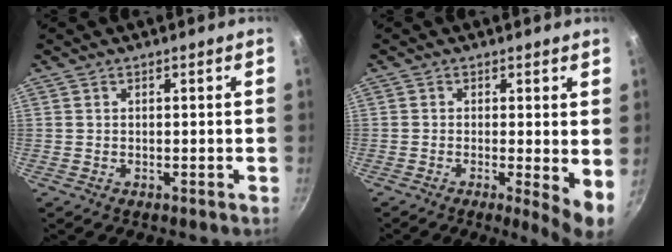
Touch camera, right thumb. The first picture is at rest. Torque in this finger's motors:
{"motor_torque": [0.04, 0.52, -0.11, 0.00, 0.13]}